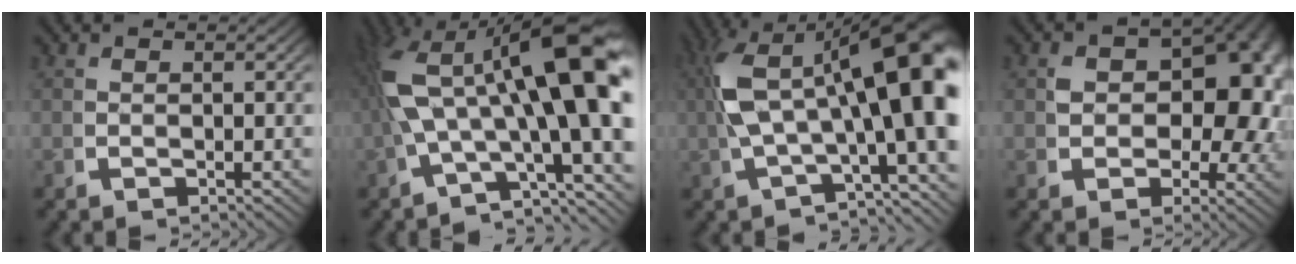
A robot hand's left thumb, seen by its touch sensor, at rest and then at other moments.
{"total": 17.7, "force": [0.9, 9.2, 15.1], "torque": [-0.252, -0.011, 0.017]}
{"total": 16.3, "force": [0.6, 7.9, 14.2], "torque": [-0.220, -0.004, 0.013]}
{"total": 11.5, "force": [0.2, 8.0, 8.2], "torque": [-0.123, -0.030, 0.017]}